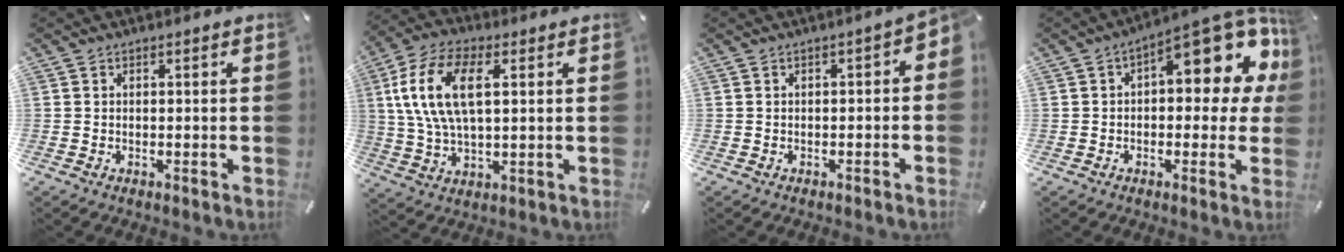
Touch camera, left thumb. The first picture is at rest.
{"total": 13.9, "force": [3.9, 6.8, 11.4], "torque": [-0.259, 0.001, 0.066]}
{"total": 2.5, "force": [-1.0, 1.3, 2.0], "torque": [-0.027, 0.007, -0.020]}
{"total": 14.9, "force": [6.0, 6.8, 11.9], "torque": [-0.140, -0.050, 0.095]}